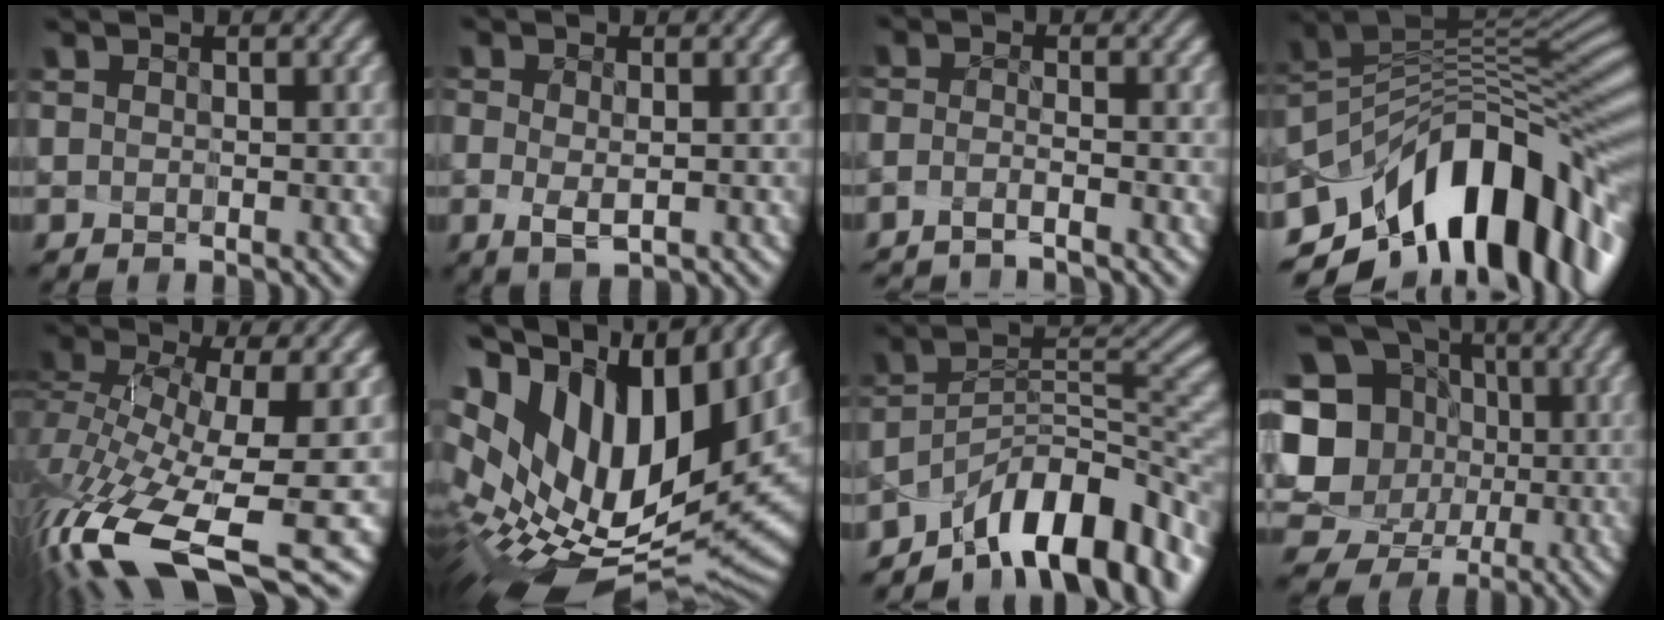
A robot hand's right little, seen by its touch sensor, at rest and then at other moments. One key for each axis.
{"total": 1.7, "fx": -1.2, "fy": 0.1, "fz": 1.2, "tx": -0.021, "ty": -0.021, "tz": -0.005}
{"total": 3.1, "fx": -2.7, "fy": -1.6, "fz": -0.4, "tx": 0.002, "ty": -0.029, "tz": -0.040}
{"total": 12.1, "fx": -7.3, "fy": 5.7, "fz": 7.8, "tx": -0.127, "ty": -0.005, "tz": -0.107}
{"total": 11.9, "fx": -6.1, "fy": 3.5, "fz": 9.6, "tx": -0.208, "ty": -0.036, "tz": -0.088}
{"total": 17.2, "fx": 4.9, "fy": 8.8, "fz": 14.0, "tx": -0.263, "ty": 0.004, "tz": 0.124}
{"total": 10.5, "fx": -8.2, "fy": 3.4, "fz": 5.5, "tx": -0.060, "ty": -0.009, "tz": -0.140}
{"total": 15.8, "fx": 0.2, "fy": 15.0, "fz": 4.8, "tx": -0.169, "ty": 0.008, "tz": -0.021}